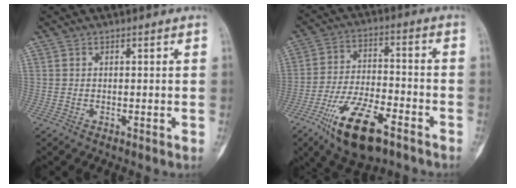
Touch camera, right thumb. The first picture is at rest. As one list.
[{"total": 15.7, "force": [-8.9, 6.1, 11.3], "torque": [-0.197, 0.040, -0.152]}]